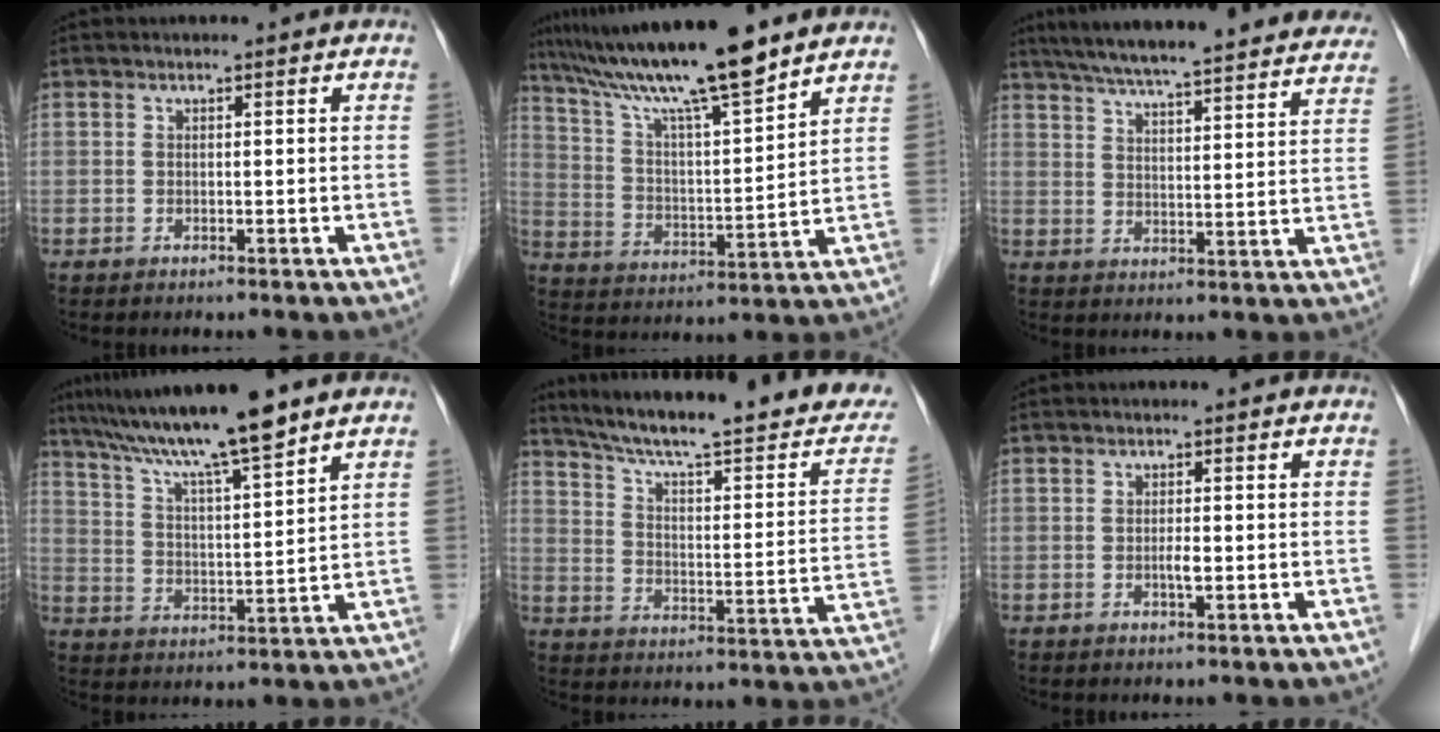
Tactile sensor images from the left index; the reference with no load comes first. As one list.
[{"total": 16.0, "force": [13.2, 0.0, 9.1], "torque": [-0.160, 0.005, 0.232]}, {"total": 31.7, "force": [26.8, 4.9, 16.2], "torque": [-0.250, -0.036, 0.334]}, {"total": 13.2, "force": [10.8, -0.5, 7.7], "torque": [-0.138, 0.015, 0.187]}, {"total": 26.7, "force": [22.2, 3.3, 14.5], "torque": [-0.217, -0.029, 0.294]}, {"total": 1.3, "force": [-0.3, 0.2, 1.3], "torque": [-0.027, -0.001, -0.005]}]